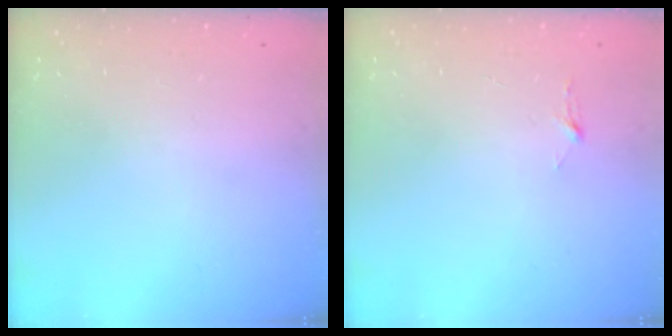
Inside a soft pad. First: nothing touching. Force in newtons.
{"total": 2.9, "press": 2.9, "slide": 0.3}